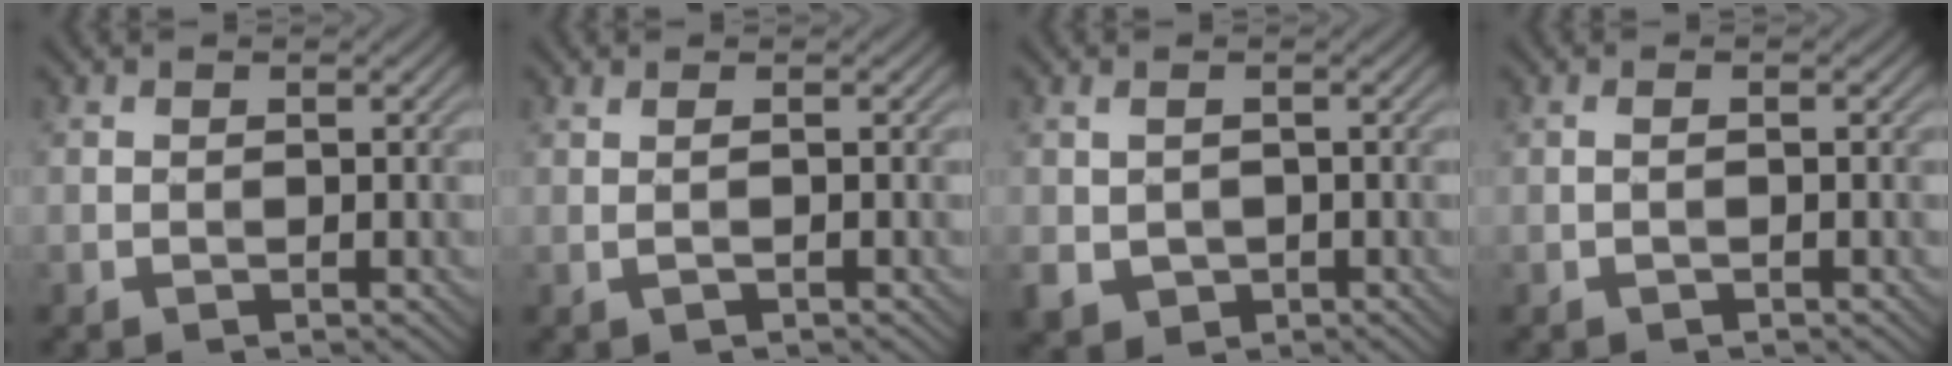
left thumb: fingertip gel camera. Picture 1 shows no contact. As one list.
[{"total": 0.7, "force": [0.0, -0.3, 0.7], "torque": [-0.017, 0.003, 0.000]}, {"total": 3.0, "force": [-0.6, 2.3, 1.8], "torque": [-0.054, -0.007, -0.008]}, {"total": 0.8, "force": [-0.3, -0.1, 0.7], "torque": [-0.017, 0.004, -0.007]}]